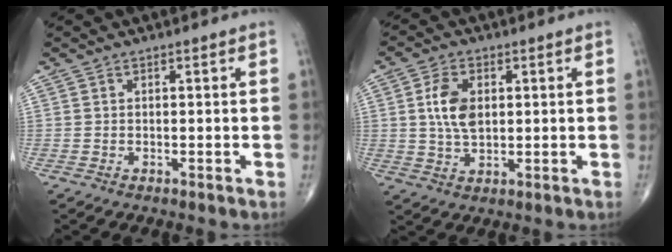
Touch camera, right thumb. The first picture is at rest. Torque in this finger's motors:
{"motor_torque": [0.79, 0.98, 0.79, -0.23, 0.10]}